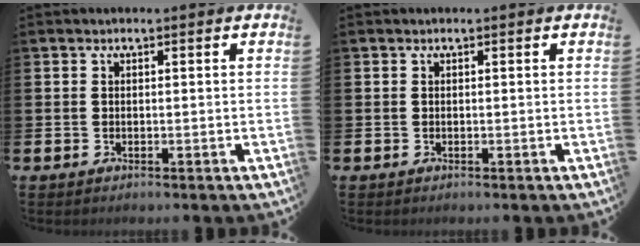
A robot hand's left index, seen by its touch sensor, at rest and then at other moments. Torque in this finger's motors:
{"motor_torque": [0.00, 0.00, 0.00, 0.00]}